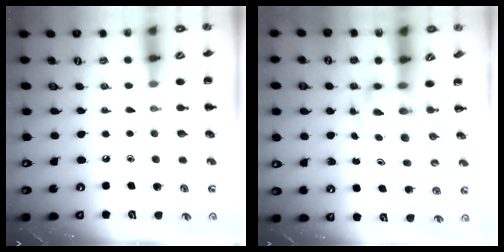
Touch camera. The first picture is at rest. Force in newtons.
{"total": 3.4, "press": 3.4, "slide": 0.6}